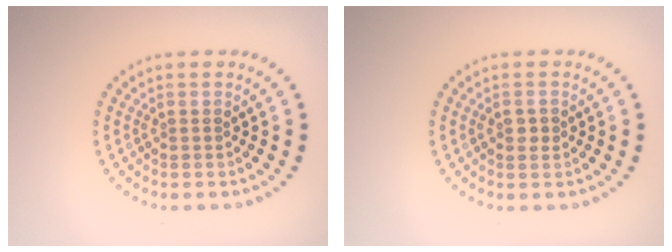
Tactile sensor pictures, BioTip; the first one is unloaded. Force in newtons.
{"total": 1.0, "press": 1.0, "slide": 0.1}